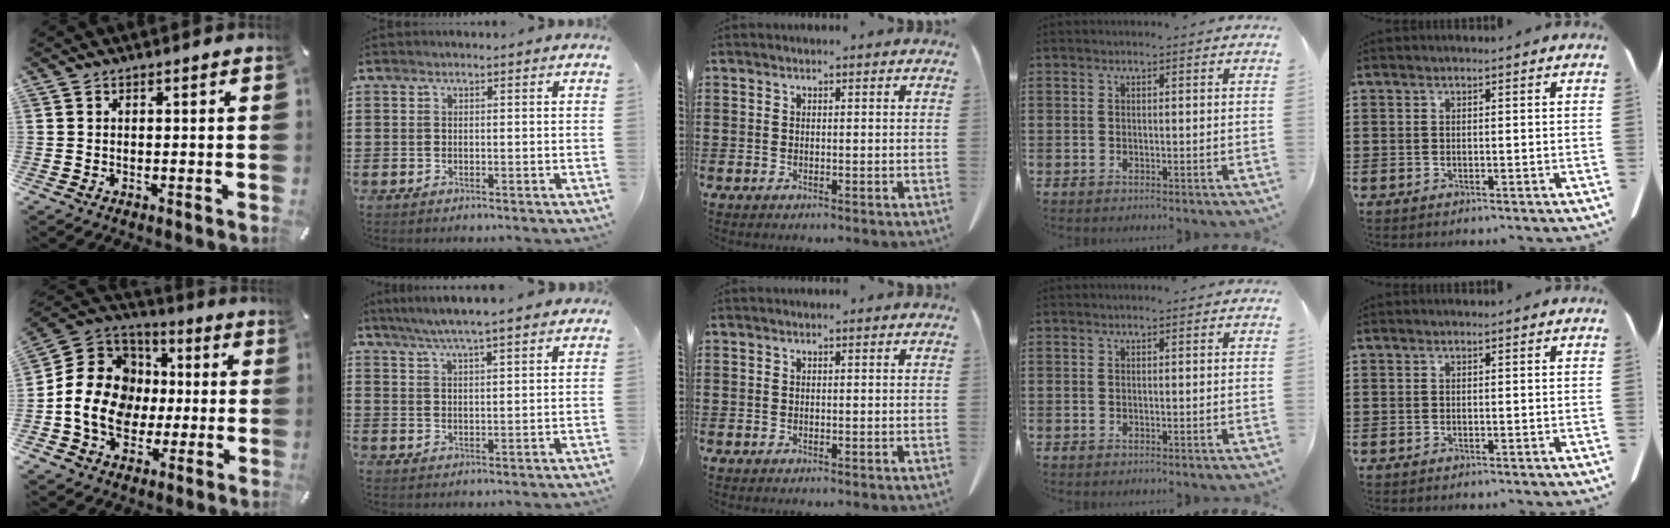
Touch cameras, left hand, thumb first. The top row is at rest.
{"thumb": {"total": 15.9, "force": [-2.3, 14.0, 7.2], "torque": [-0.141, 0.024, -0.037]}, "index": {"total": 5.2, "force": [4.3, -0.1, 2.8], "torque": [-0.064, -0.010, 0.076]}}